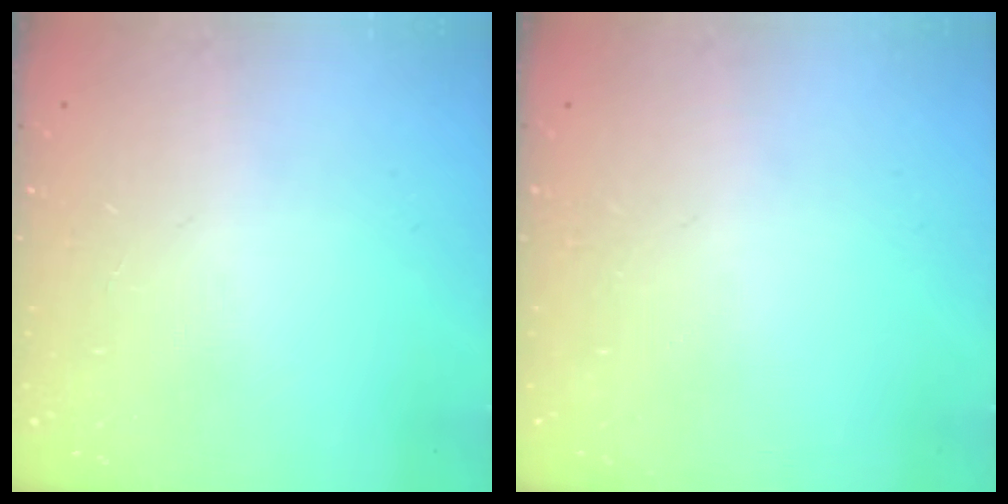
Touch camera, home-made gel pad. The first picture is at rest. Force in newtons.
{"total": 0.0}